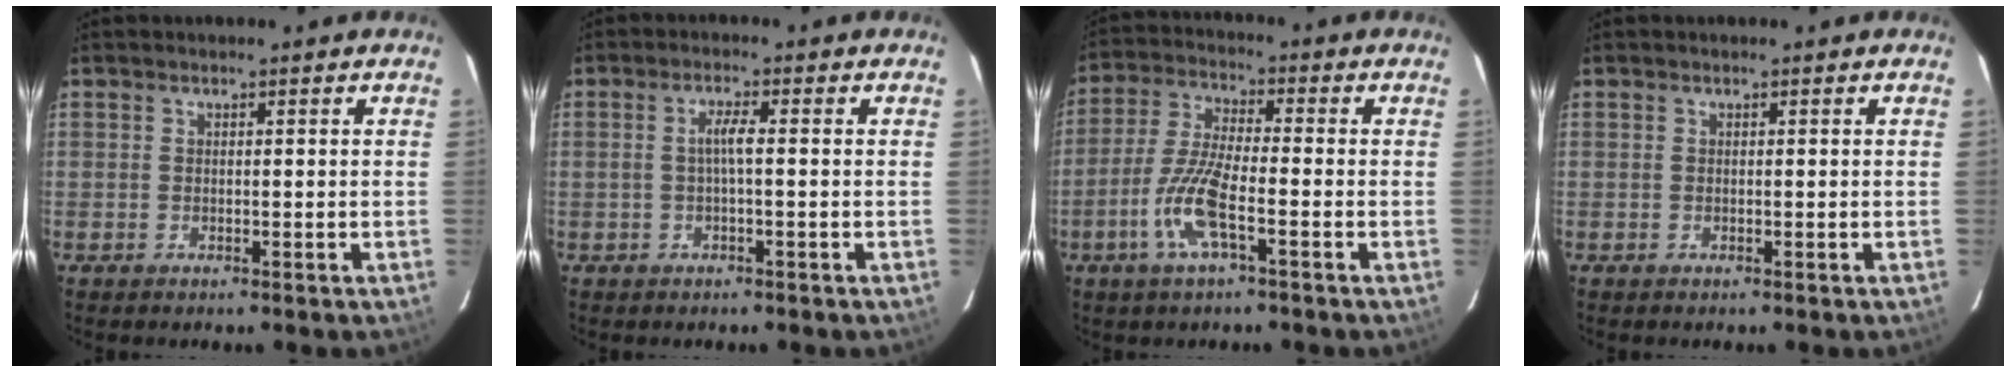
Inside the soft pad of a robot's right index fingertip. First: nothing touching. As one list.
[{"total": 2.6, "force": [-0.3, 0.0, 2.5], "torque": [-0.049, 0.004, -0.005]}, {"total": 9.5, "force": [-4.0, 1.8, 8.4], "torque": [-0.183, -0.004, -0.082]}, {"total": 0.0}]